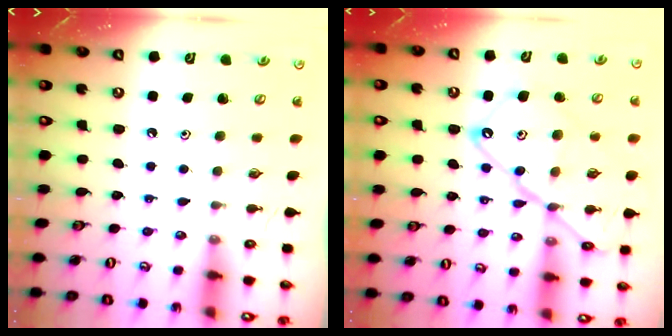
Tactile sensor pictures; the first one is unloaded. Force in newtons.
{"total": 16.7, "press": 16.6, "slide": 1.8}